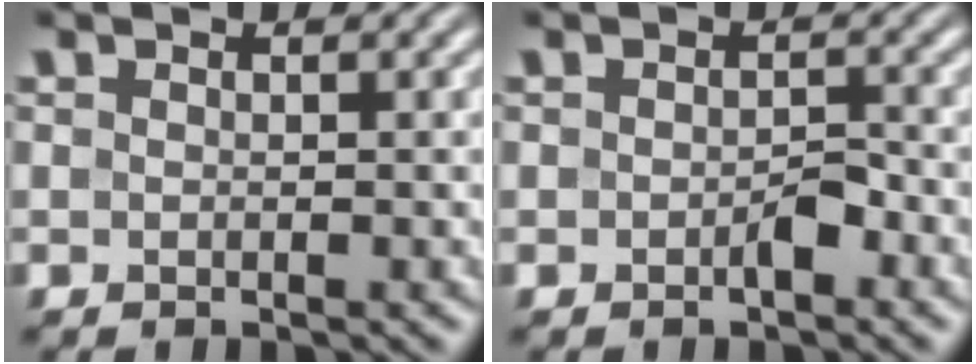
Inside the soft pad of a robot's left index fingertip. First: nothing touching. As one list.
[{"total": 1.5, "force": [-0.7, 0.7, 1.1], "torque": [-0.018, 0.001, -0.011]}]